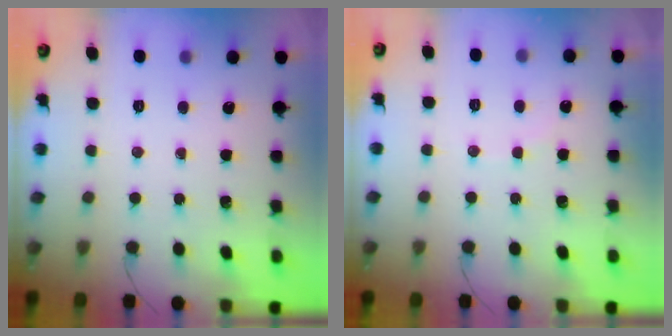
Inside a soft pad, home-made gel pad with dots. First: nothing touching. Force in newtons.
{"total": 2.8, "press": 2.7, "slide": 0.7}